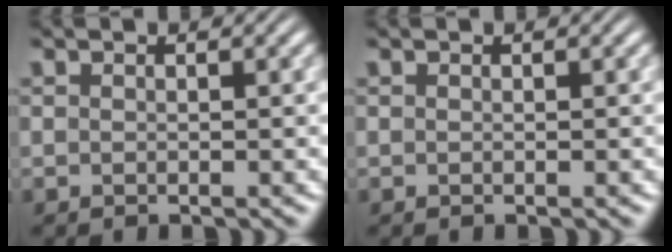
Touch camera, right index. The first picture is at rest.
{"total": 0.0}